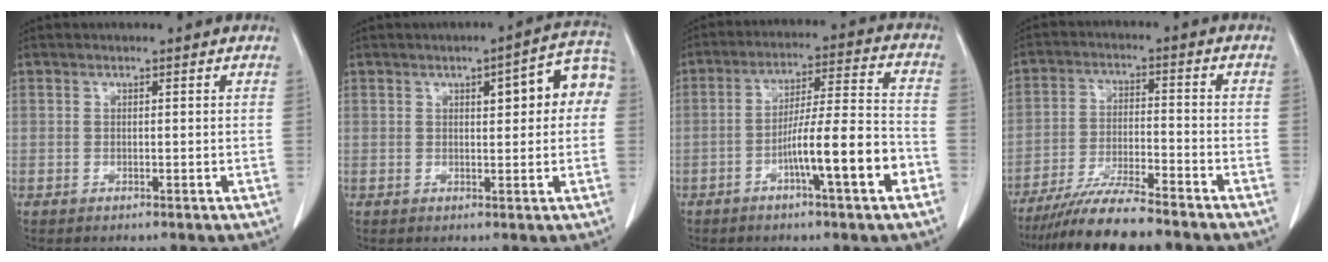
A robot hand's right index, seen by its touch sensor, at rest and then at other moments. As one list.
[{"total": 8.0, "force": [1.7, 2.3, 7.5], "torque": [-0.089, 0.029, 0.017]}, {"total": 11.8, "force": [-4.8, 0.4, 10.7], "torque": [-0.173, 0.010, -0.079]}, {"total": 10.6, "force": [-9.2, 0.4, 5.1], "torque": [-0.087, -0.019, -0.157]}]